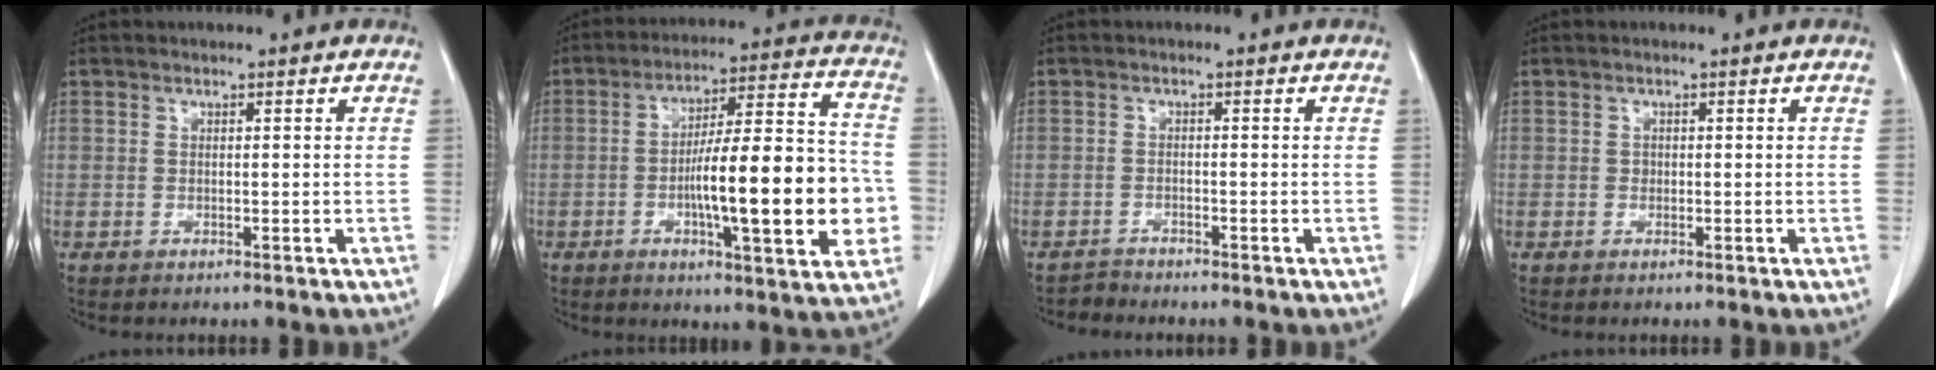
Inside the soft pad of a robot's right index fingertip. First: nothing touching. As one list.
[{"total": 19.1, "force": [-3.7, 3.2, 18.5], "torque": [-0.265, 0.020, -0.051]}, {"total": 1.4, "force": [-1.4, 0.0, -0.5], "torque": [0.013, -0.005, -0.026]}, {"total": 0.5, "force": [0.0, 0.5, 0.2], "torque": [0.001, 0.002, -0.001]}]